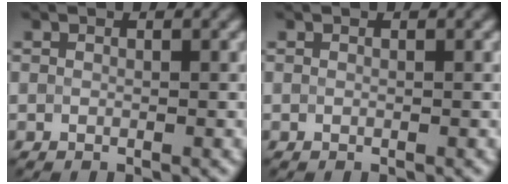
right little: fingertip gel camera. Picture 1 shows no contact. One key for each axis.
{"total": 0.8, "fx": 0.2, "fy": 0.7, "fz": 0.3, "tx": -0.010, "ty": 0.009, "tz": 0.002}